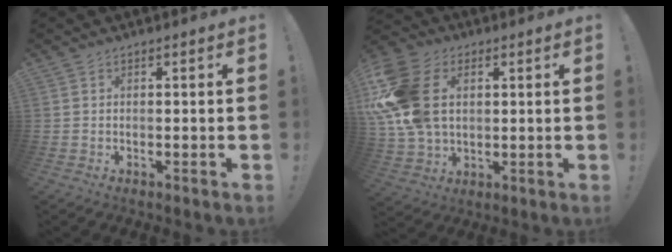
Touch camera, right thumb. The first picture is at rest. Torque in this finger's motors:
{"motor_torque": [2.50, 2.07, 1.59, 0.07, 0.30]}